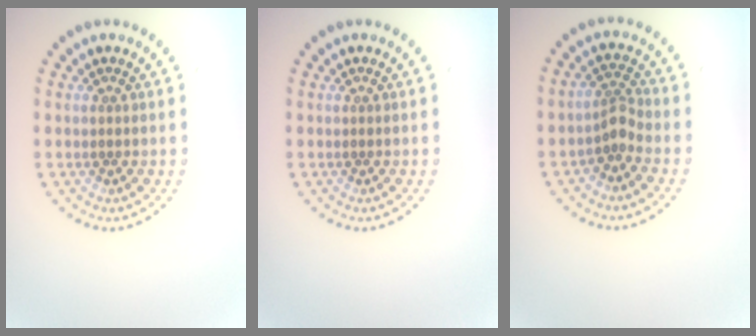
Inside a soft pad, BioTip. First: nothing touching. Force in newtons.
{"total": 0.0}
{"total": 1.9, "press": 1.3, "slide": 1.4}